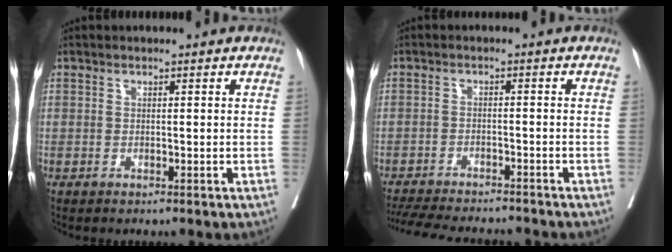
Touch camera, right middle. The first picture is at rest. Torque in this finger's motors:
{"motor_torque": [0.20, -0.34, 0.09, 0.06]}